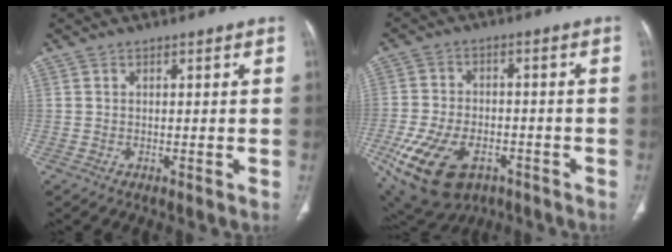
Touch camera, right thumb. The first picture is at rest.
{"total": 17.4, "force": [-7.5, 10.6, 11.6], "torque": [-0.234, 0.013, -0.112]}